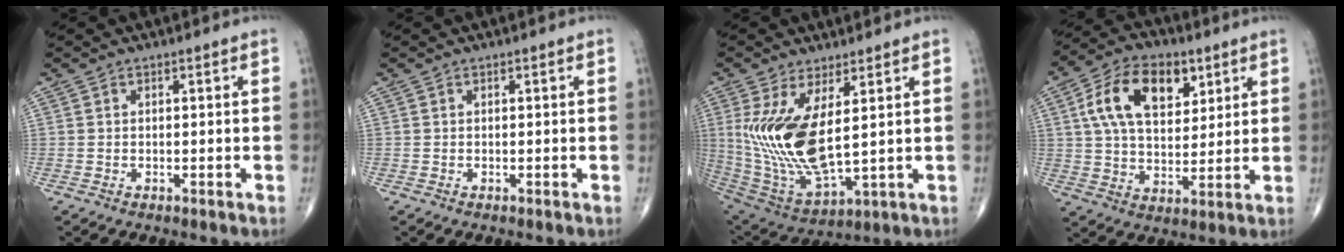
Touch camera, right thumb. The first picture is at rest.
{"total": 0.0}
{"total": 16.3, "force": [3.2, 6.4, 14.7], "torque": [-0.302, -0.033, 0.082]}
{"total": 15.8, "force": [5.9, 9.2, 11.3], "torque": [-0.172, -0.008, 0.104]}